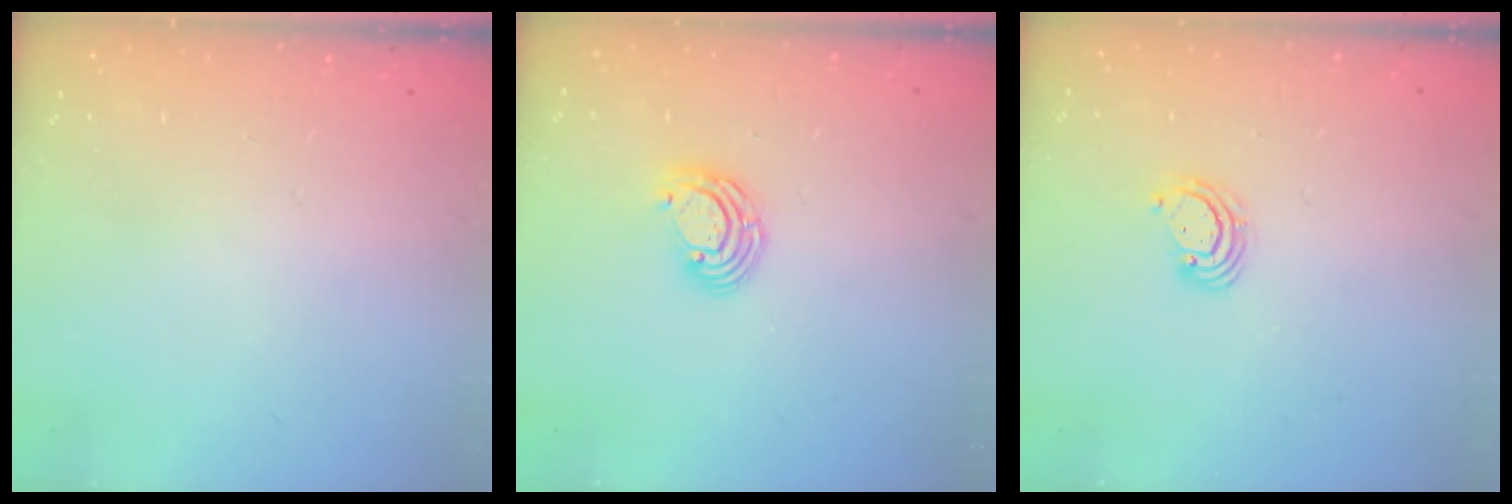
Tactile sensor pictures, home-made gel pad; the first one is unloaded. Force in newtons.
{"total": 6.5, "press": 6.4, "slide": 0.8}
{"total": 3.0, "press": 2.9, "slide": 0.3}